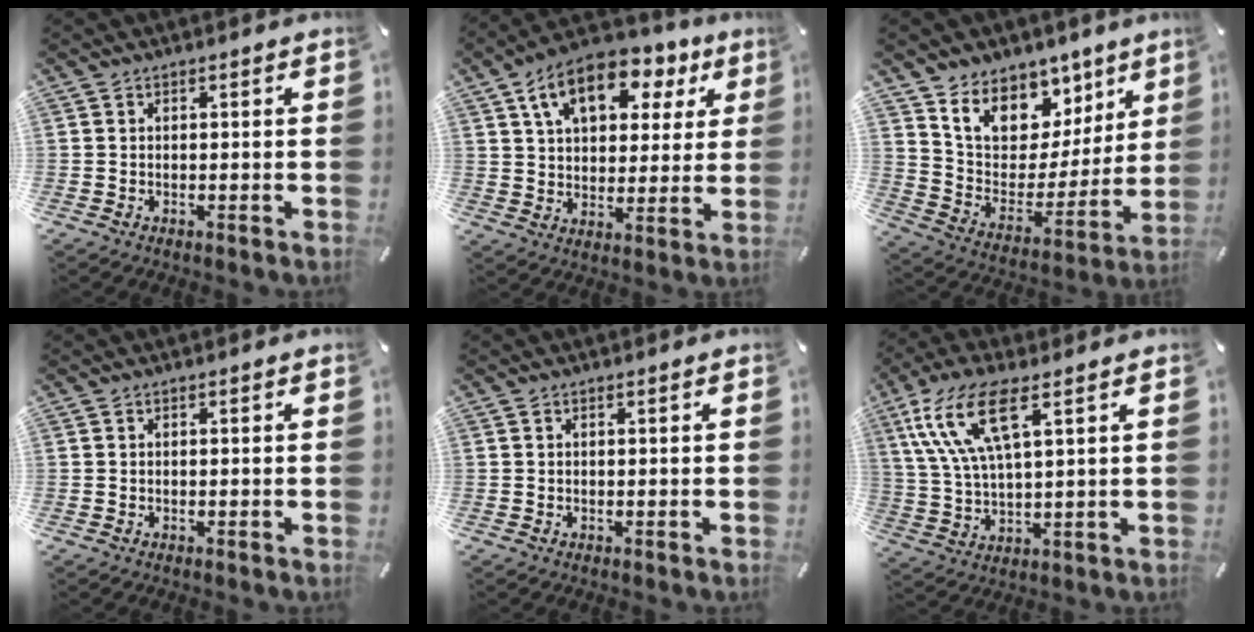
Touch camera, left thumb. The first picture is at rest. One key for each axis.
{"total": 13.8, "fx": 7.1, "fy": 8.7, "fz": 8.1, "tx": -0.138, "ty": -0.016, "tz": 0.125}
{"total": 12.2, "fx": 8.4, "fy": 8.5, "fz": 2.5, "tx": -0.053, "ty": -0.079, "tz": 0.156}
{"total": 0.0}
{"total": 0.0}
{"total": 13.7, "fx": 6.7, "fy": 4.6, "fz": 11.0, "tx": -0.260, "ty": -0.013, "tz": 0.116}